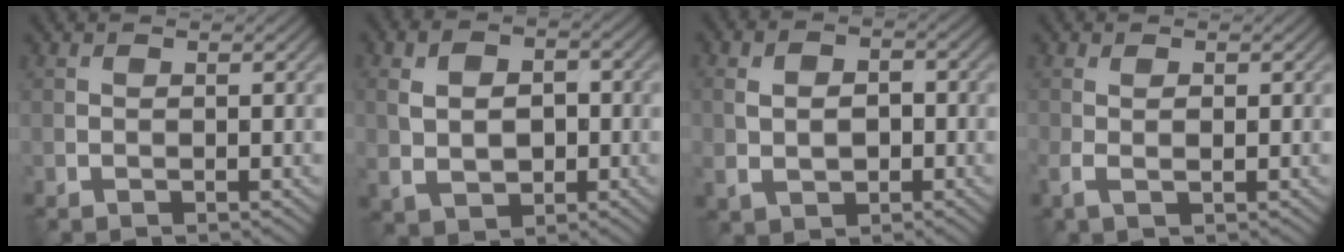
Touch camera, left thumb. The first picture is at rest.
{"total": 6.7, "force": [-0.1, 4.8, 4.7], "torque": [-0.094, -0.005, -0.002]}
{"total": 5.3, "force": [-0.5, 3.8, 3.7], "torque": [-0.074, -0.006, -0.009]}
{"total": 2.2, "force": [-0.1, 0.9, 2.0], "torque": [-0.050, -0.002, -0.003]}